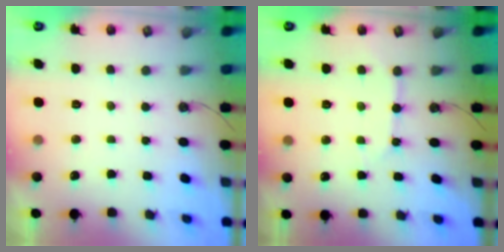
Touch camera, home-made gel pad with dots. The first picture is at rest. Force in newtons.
{"total": 3.7, "press": 3.6, "slide": 0.5}